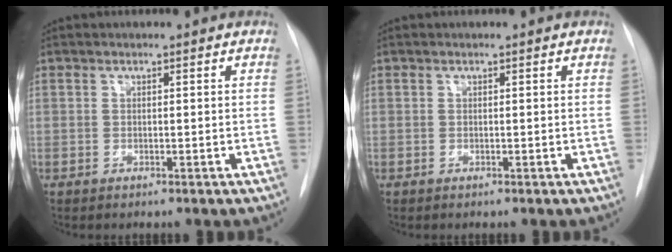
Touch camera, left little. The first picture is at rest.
{"total": 0.0}